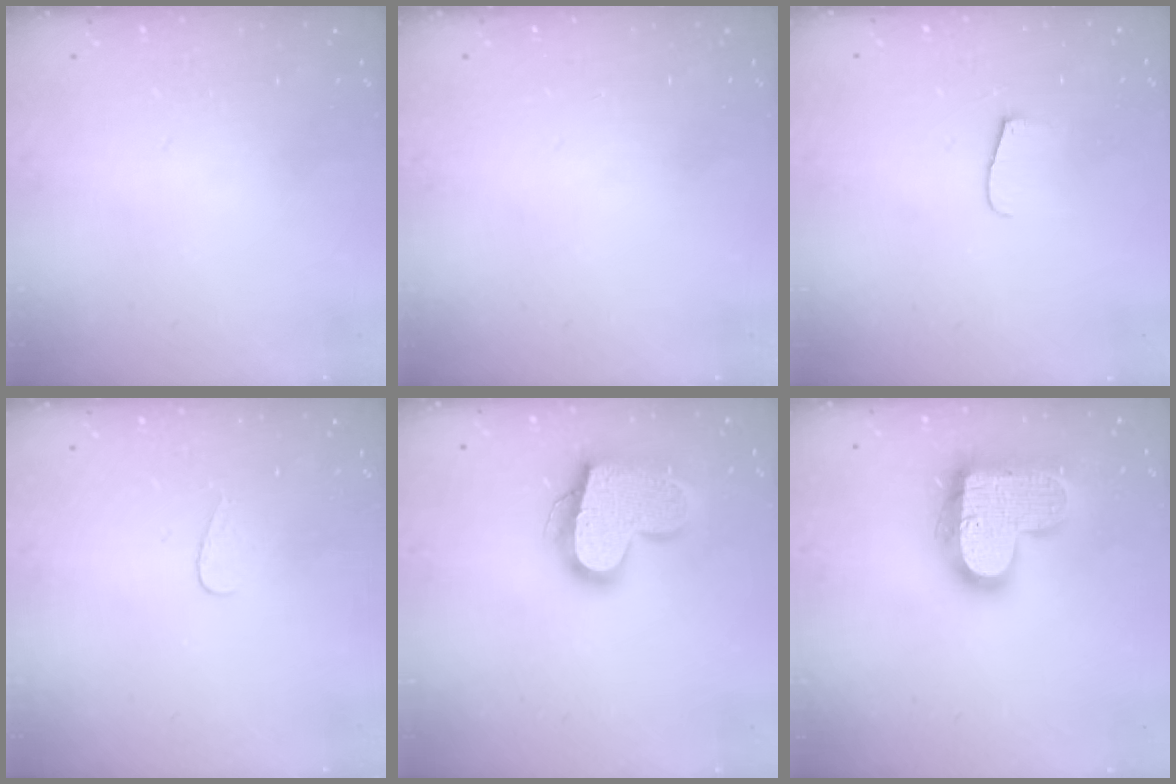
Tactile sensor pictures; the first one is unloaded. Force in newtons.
{"total": 0.0}
{"total": 6.3, "press": 6.2, "slide": 0.8}
{"total": 3.5, "press": 3.5, "slide": 0.3}
{"total": 18.7, "press": 18.6, "slide": 1.4}
{"total": 18.9, "press": 18.9, "slide": 1.1}